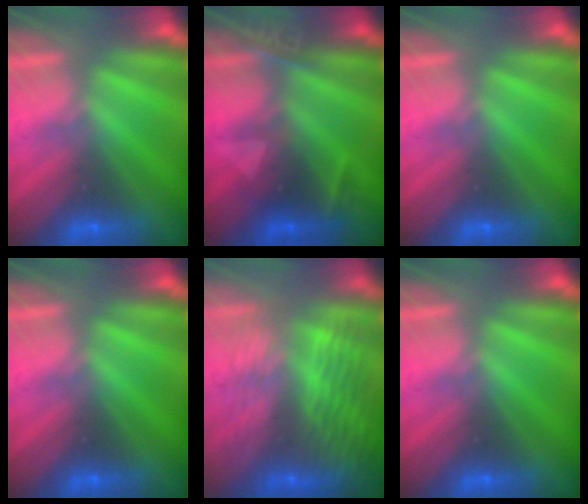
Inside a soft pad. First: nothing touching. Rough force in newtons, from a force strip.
{"total": 2.5}
{"total": 0.0}
{"total": 0.0}
{"total": 6.1}
{"total": 0.0}